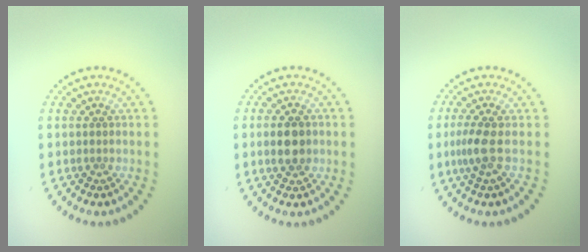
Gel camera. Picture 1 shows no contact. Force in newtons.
{"total": 3.0, "press": 3.0, "slide": 0.1}
{"total": 1.9, "press": 1.6, "slide": 1.1}